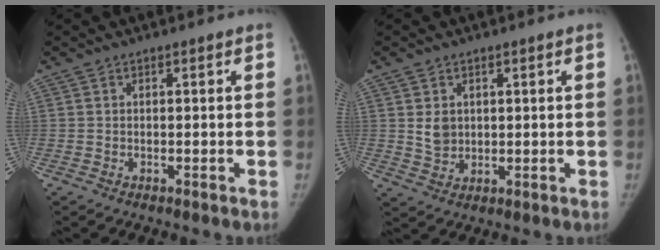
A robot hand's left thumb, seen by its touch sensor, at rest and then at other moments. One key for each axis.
{"total": 3.8, "fx": 0.9, "fy": 3.2, "fz": 2.0, "tx": -0.016, "ty": -0.017, "tz": 0.026}